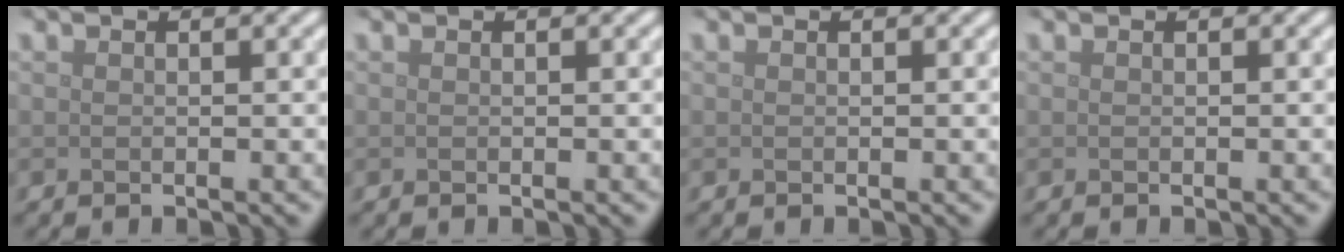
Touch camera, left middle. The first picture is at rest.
{"total": 0.0}
{"total": 0.0}
{"total": 0.0}